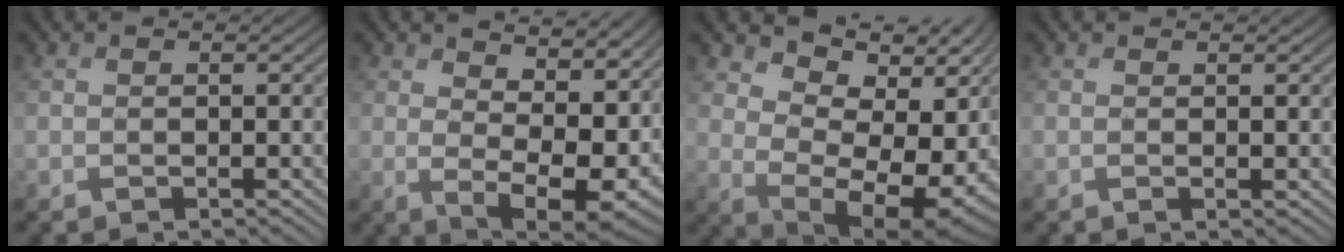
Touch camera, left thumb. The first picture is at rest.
{"total": 11.3, "force": [4.9, 5.4, 8.6], "torque": [-0.114, -0.014, 0.069]}
{"total": 11.5, "force": [1.4, 6.1, 9.7], "torque": [-0.164, -0.023, 0.034]}
{"total": 0.7, "force": [-0.2, -0.6, -0.1], "torque": [0.010, -0.002, -0.010]}